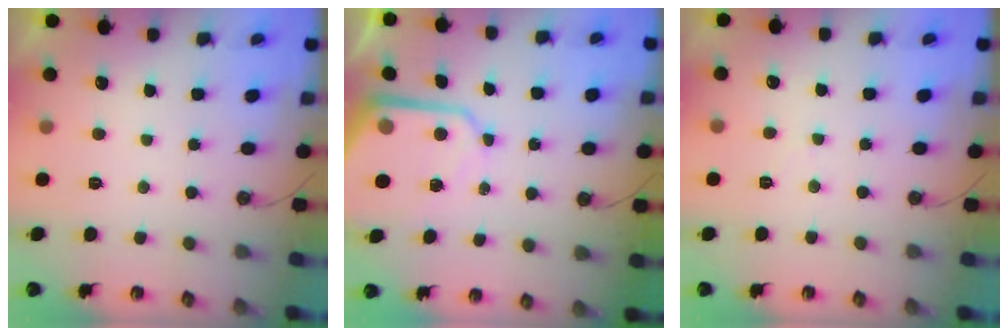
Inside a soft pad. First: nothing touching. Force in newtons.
{"total": 9.3, "press": 9.2, "slide": 0.6}
{"total": 2.8, "press": 2.8, "slide": 0.5}